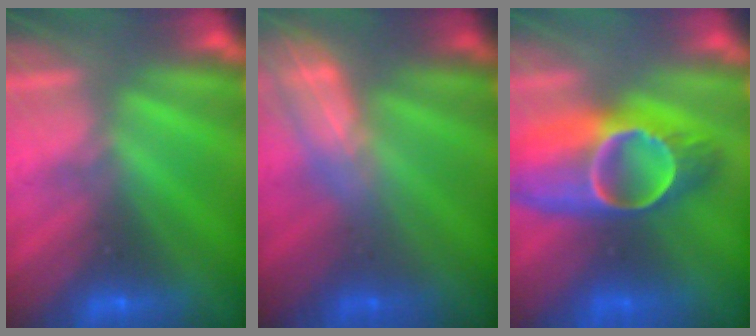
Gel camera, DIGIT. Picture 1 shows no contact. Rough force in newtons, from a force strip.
{"total": 2.4}
{"total": 6.6}